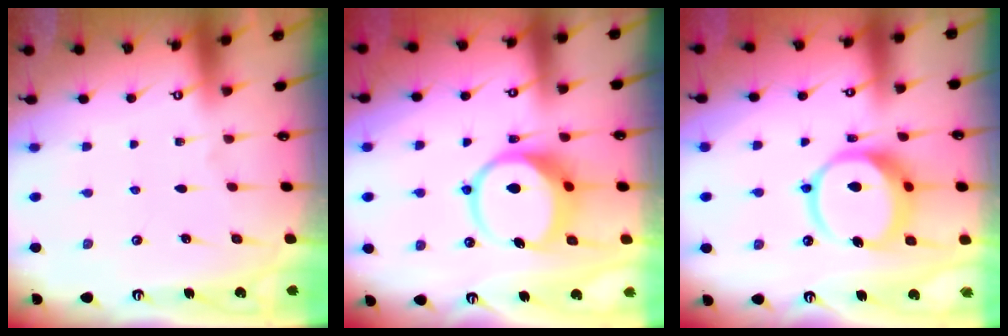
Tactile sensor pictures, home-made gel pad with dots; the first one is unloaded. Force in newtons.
{"total": 10.3, "press": 10.2, "slide": 1.2}
{"total": 13.4, "press": 13.3, "slide": 1.6}